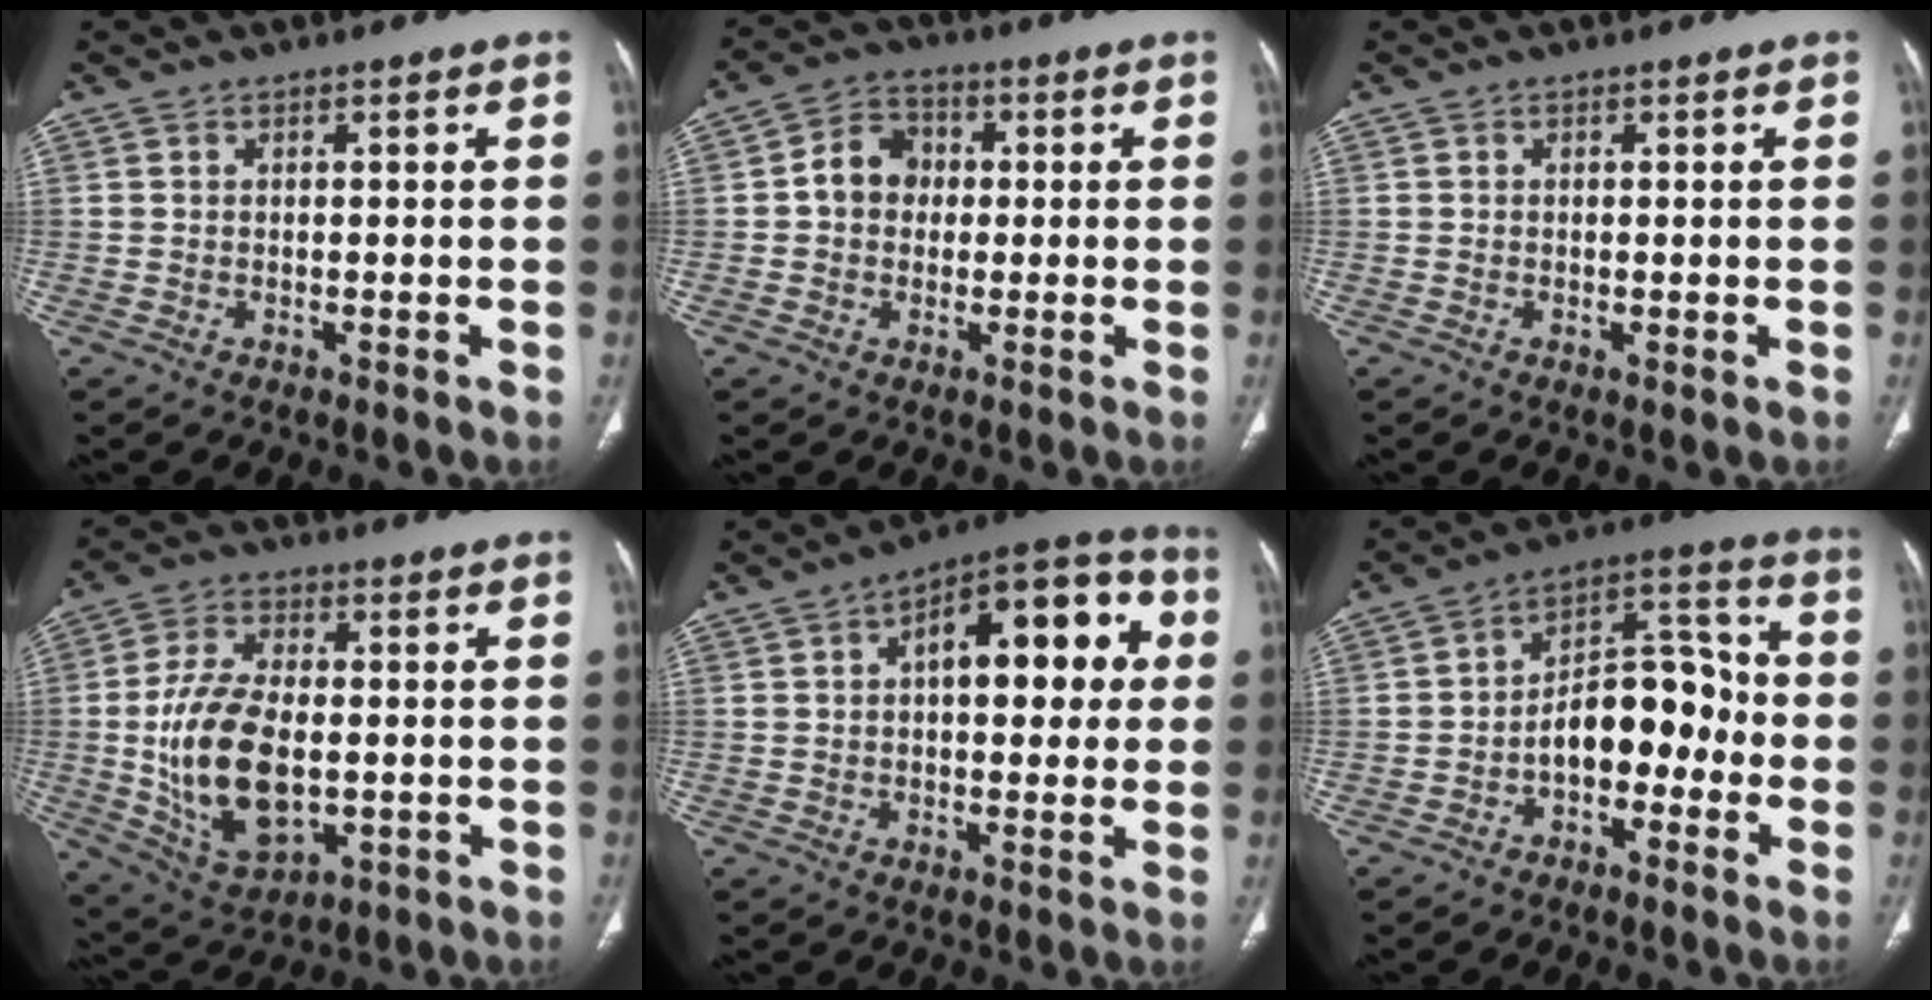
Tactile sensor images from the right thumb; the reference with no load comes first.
{"total": 6.9, "force": [0.4, 5.8, 3.6], "torque": [-0.038, 0.017, -0.003]}
{"total": 0.6, "force": [0.0, 0.2, 0.5], "torque": [-0.013, -0.005, 0.001]}
{"total": 17.0, "force": [-1.3, 9.6, 14.0], "torque": [-0.258, -0.003, -0.009]}
{"total": 16.7, "force": [3.6, 8.0, 14.3], "torque": [-0.148, 0.028, 0.042]}
{"total": 11.8, "force": [-2.9, 7.3, 8.8], "torque": [-0.098, 0.053, -0.056]}